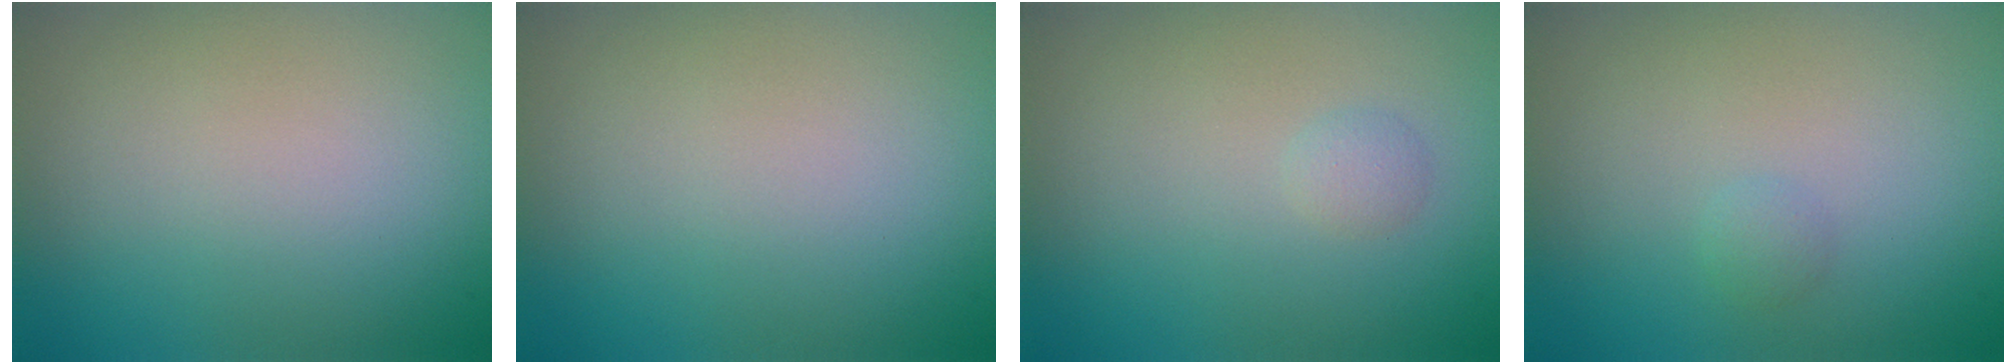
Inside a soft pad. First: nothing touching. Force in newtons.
{"total": 0.0}
{"total": 0.9, "press": 0.9, "slide": 0.0}
{"total": 0.7, "press": 0.7, "slide": 0.1}